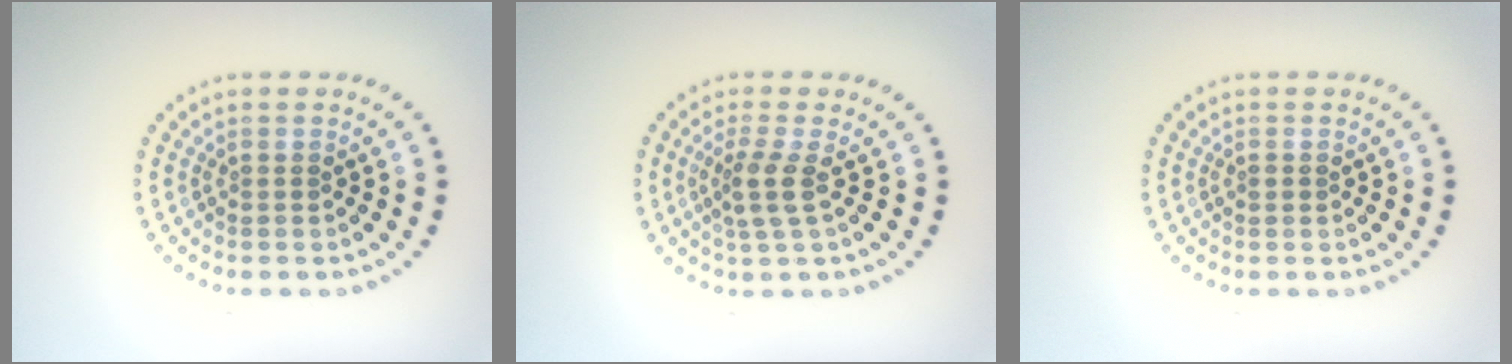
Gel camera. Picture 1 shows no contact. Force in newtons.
{"total": 2.4, "press": 1.9, "slide": 1.5}
{"total": 0.6, "press": 0.6, "slide": 0.1}